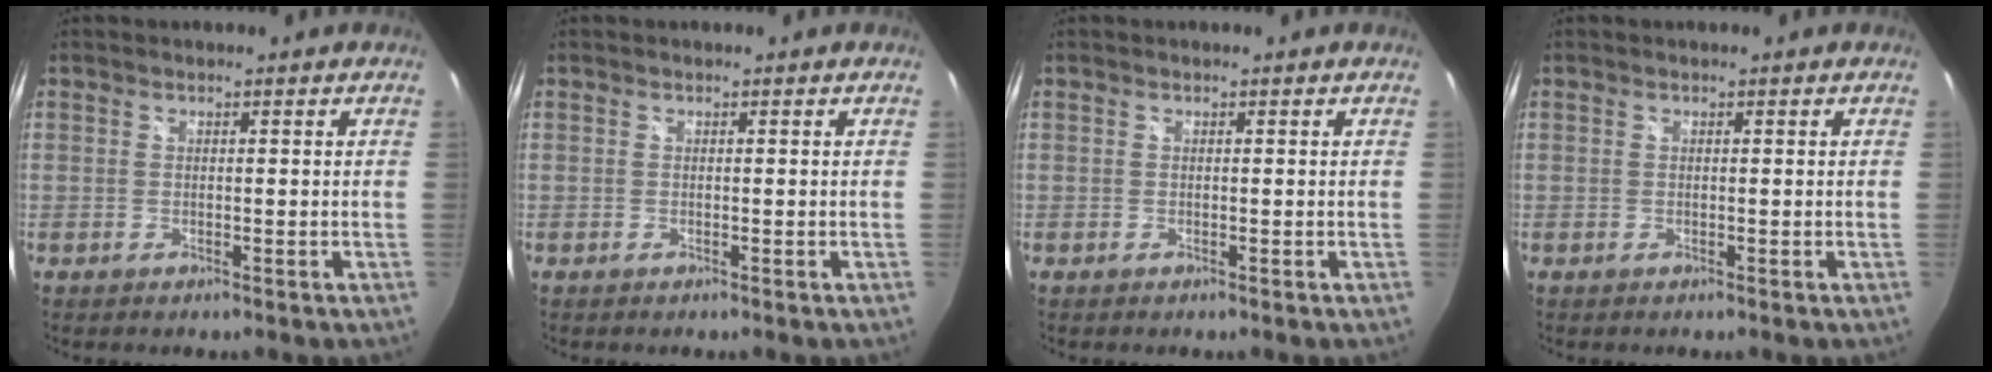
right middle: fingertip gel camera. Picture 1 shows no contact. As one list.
[{"total": 0.0}, {"total": 0.0}, {"total": 0.0}]